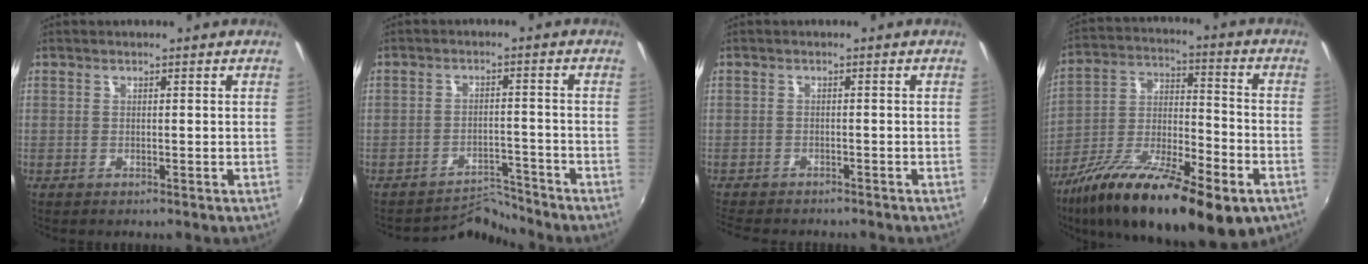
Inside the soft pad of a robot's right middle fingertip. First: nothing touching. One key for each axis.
{"total": 5.0, "fx": -4.8, "fy": -0.2, "fz": -1.4, "tx": 0.012, "ty": 0.017, "tz": -0.076}
{"total": 5.4, "fx": -4.9, "fy": 1.7, "fz": 1.6, "tx": -0.051, "ty": -0.013, "tz": -0.080}
{"total": 25.2, "fx": -14.4, "fy": 8.4, "fz": 18.8, "tx": -0.330, "ty": -0.030, "tz": -0.237}